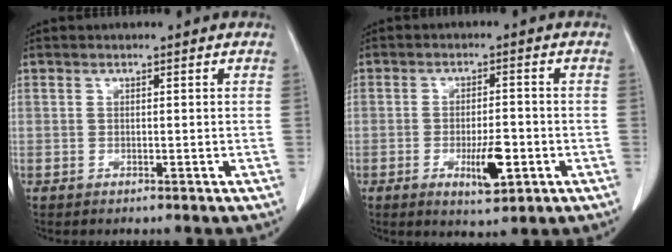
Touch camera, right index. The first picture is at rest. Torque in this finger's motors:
{"motor_torque": [0.71, -0.49, 0.12, 0.05]}